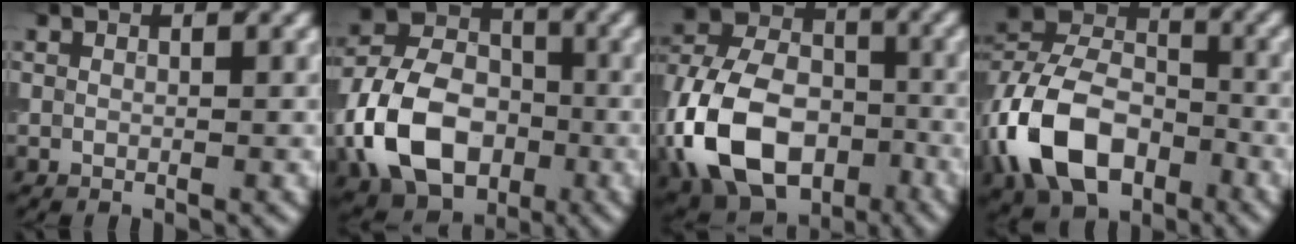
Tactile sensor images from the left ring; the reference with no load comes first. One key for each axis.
{"total": 11.1, "fx": -3.4, "fy": 7.8, "fz": 7.1, "tx": -0.153, "ty": 0.002, "tz": -0.071}
{"total": 15.0, "fx": -5.4, "fy": 10.1, "fz": 9.6, "tx": -0.218, "ty": -0.016, "tz": -0.114}
{"total": 10.5, "fx": -4.1, "fy": 7.0, "fz": 6.8, "tx": -0.133, "ty": 0.007, "tz": -0.085}